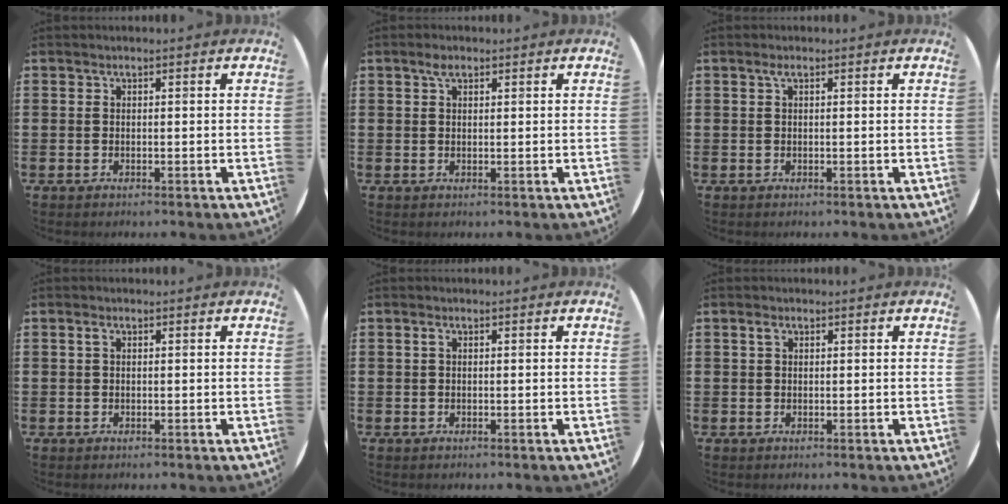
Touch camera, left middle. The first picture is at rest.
{"total": 1.6, "force": [1.0, 0.7, 1.0], "torque": [-0.015, 0.003, 0.016]}
{"total": 0.7, "force": [0.3, 0.1, 0.6], "torque": [-0.013, 0.002, 0.006]}
{"total": 0.9, "force": [0.3, 0.6, 0.6], "torque": [-0.014, 0.005, 0.006]}
{"total": 0.7, "force": [0.2, 0.5, 0.5], "torque": [-0.012, 0.003, 0.004]}
{"total": 1.2, "force": [0.5, 0.8, 0.7], "torque": [-0.009, 0.003, 0.007]}